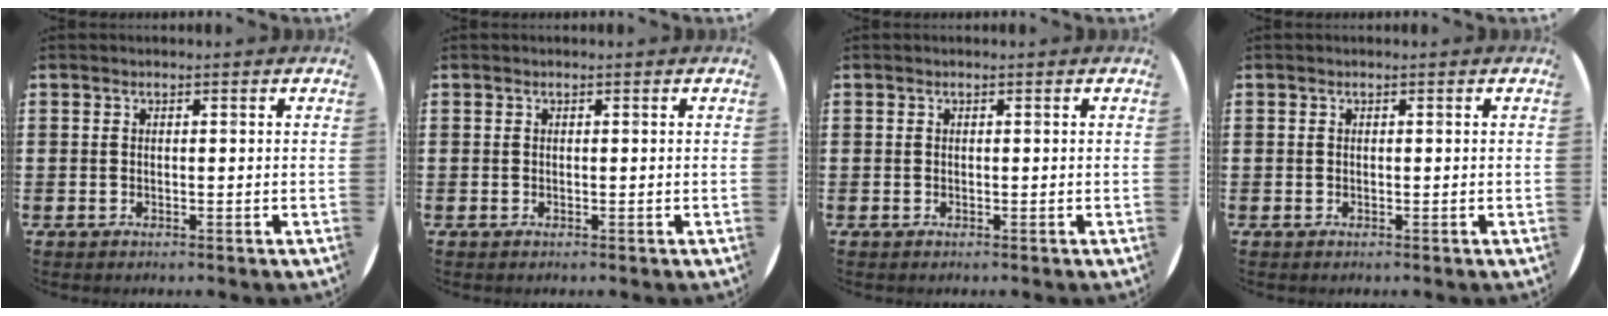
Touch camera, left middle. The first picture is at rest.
{"total": 0.0}
{"total": 0.0}
{"total": 0.0}